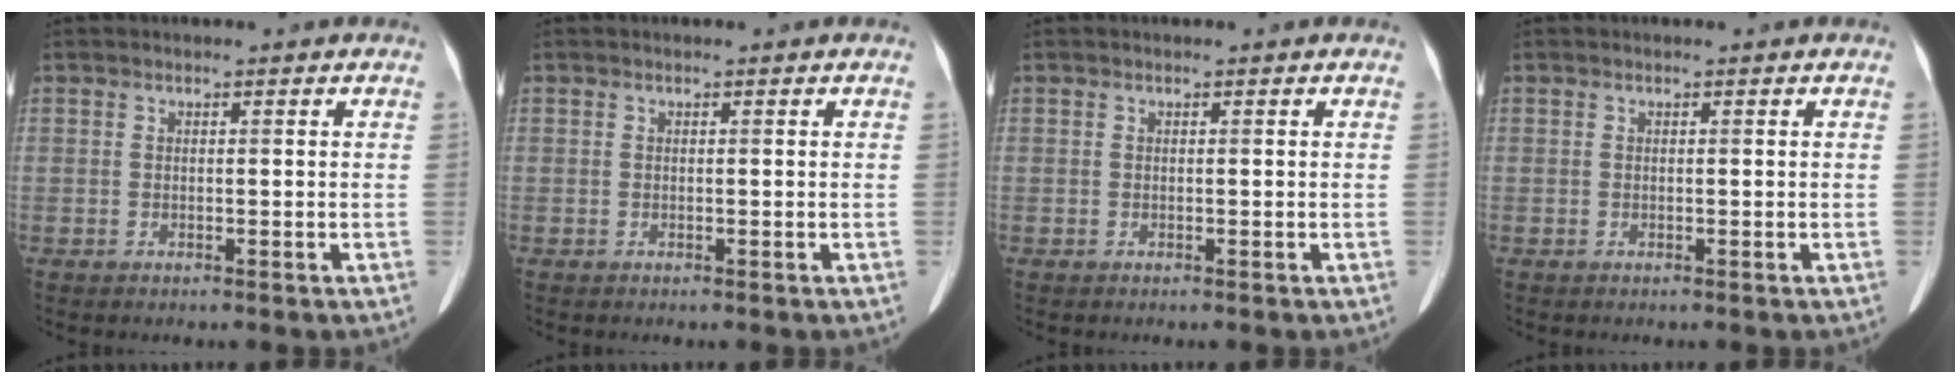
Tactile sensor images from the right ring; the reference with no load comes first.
{"total": 0.0}
{"total": 0.0}
{"total": 0.0}